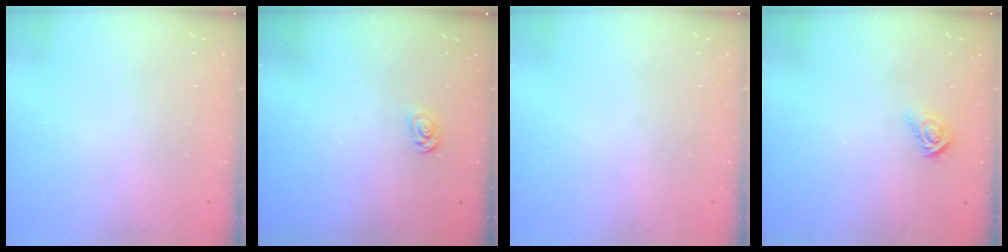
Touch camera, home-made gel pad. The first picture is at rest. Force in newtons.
{"total": 2.5, "press": 2.5, "slide": 0.3}
{"total": 0.0}
{"total": 5.3, "press": 5.3, "slide": 0.4}